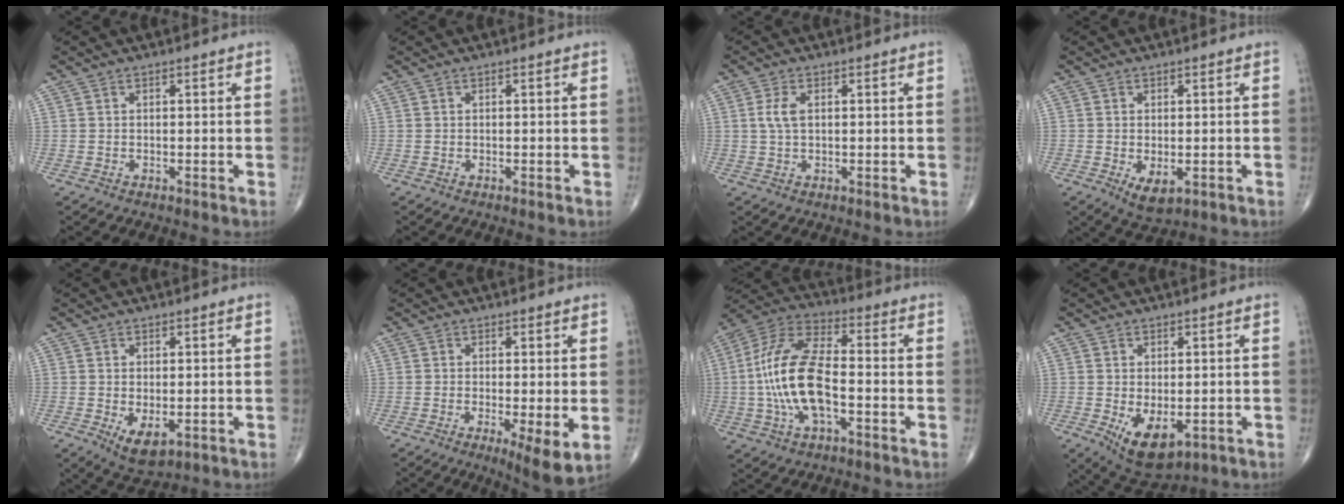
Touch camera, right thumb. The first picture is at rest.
{"total": 0.0}
{"total": 3.2, "force": [0.6, 1.7, 2.7], "torque": [-0.066, 0.005, 0.012]}
{"total": 4.4, "force": [-1.2, 2.3, 3.6], "torque": [-0.058, -0.010, -0.009]}
{"total": 4.9, "force": [-1.3, 2.5, 4.1], "torque": [-0.066, -0.011, -0.012]}
{"total": 6.5, "force": [-1.3, 1.6, 6.2], "torque": [-0.102, -0.022, -0.022]}
{"total": 16.0, "force": [-2.5, 7.0, 14.2], "torque": [-0.296, 0.033, -0.053]}
{"total": 8.5, "force": [-2.2, 4.6, 6.8], "torque": [-0.102, -0.014, -0.017]}